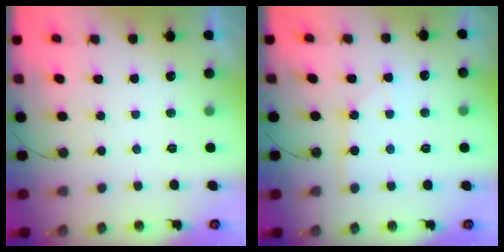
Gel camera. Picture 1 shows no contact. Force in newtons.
{"total": 5.6, "press": 5.6, "slide": 0.7}